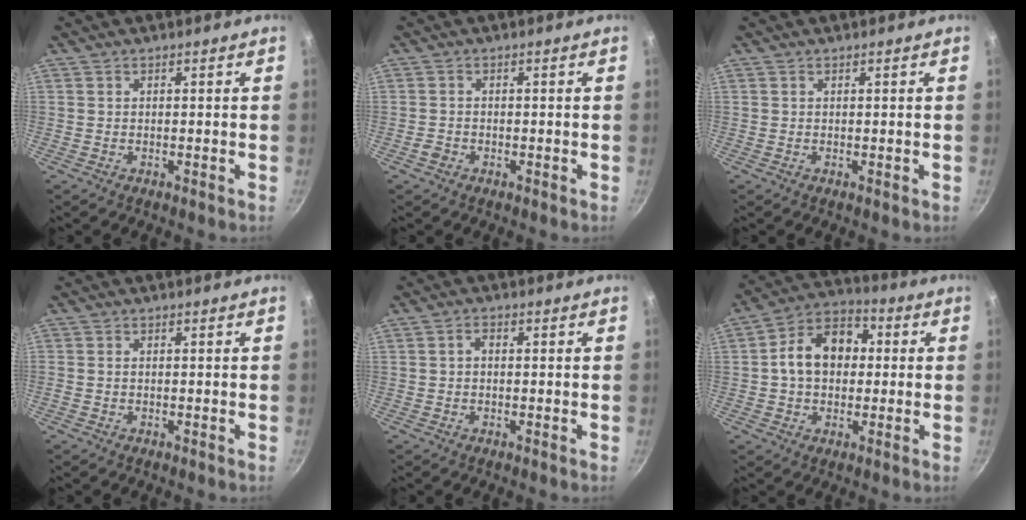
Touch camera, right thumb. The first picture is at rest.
{"total": 1.6, "force": [-0.9, 1.2, 0.6], "torque": [-0.010, 0.009, -0.016]}
{"total": 0.0}
{"total": 0.6, "force": [-0.1, 0.5, 0.4], "torque": [-0.007, 0.003, -0.003]}
{"total": 1.7, "force": [0.0, 1.2, 1.2], "torque": [-0.020, 0.008, -0.001]}
{"total": 12.8, "force": [1.0, 9.4, 8.6], "torque": [-0.108, 0.030, -0.004]}